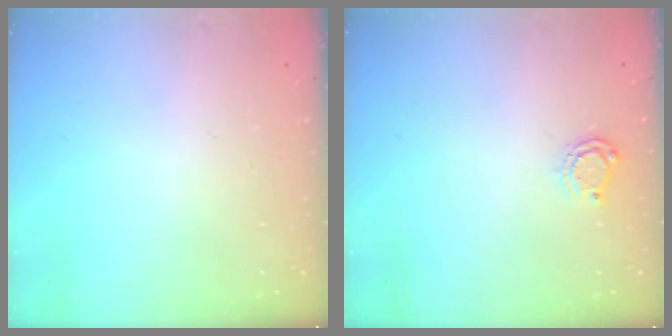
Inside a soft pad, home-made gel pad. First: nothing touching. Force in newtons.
{"total": 5.1, "press": 5.1, "slide": 0.4}